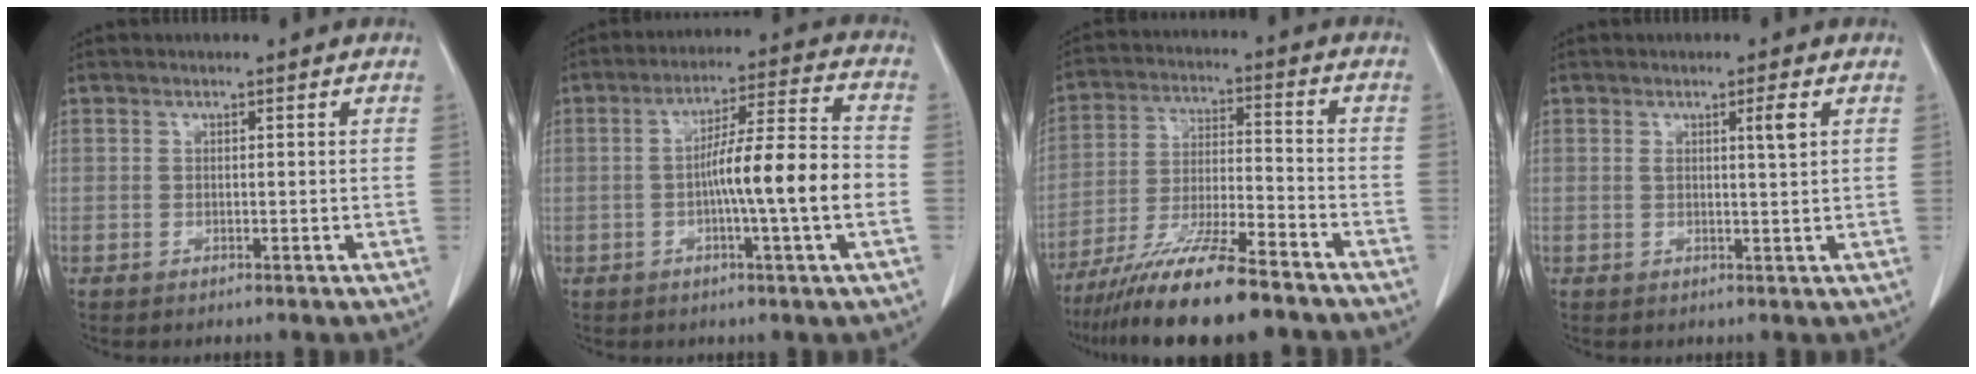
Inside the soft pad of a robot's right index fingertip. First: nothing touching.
{"total": 11.8, "force": [-2.2, -0.2, 11.6], "torque": [-0.190, 0.012, -0.042]}
{"total": 15.1, "force": [-11.9, 1.3, 9.3], "torque": [-0.177, -0.028, -0.206]}
{"total": 2.5, "force": [1.0, -0.2, 2.3], "torque": [-0.038, -0.004, 0.015]}